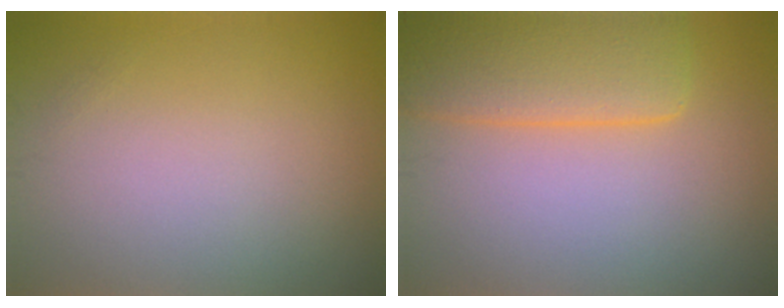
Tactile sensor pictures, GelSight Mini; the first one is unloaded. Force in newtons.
{"total": 6.3, "press": 6.3, "slide": 0.6}